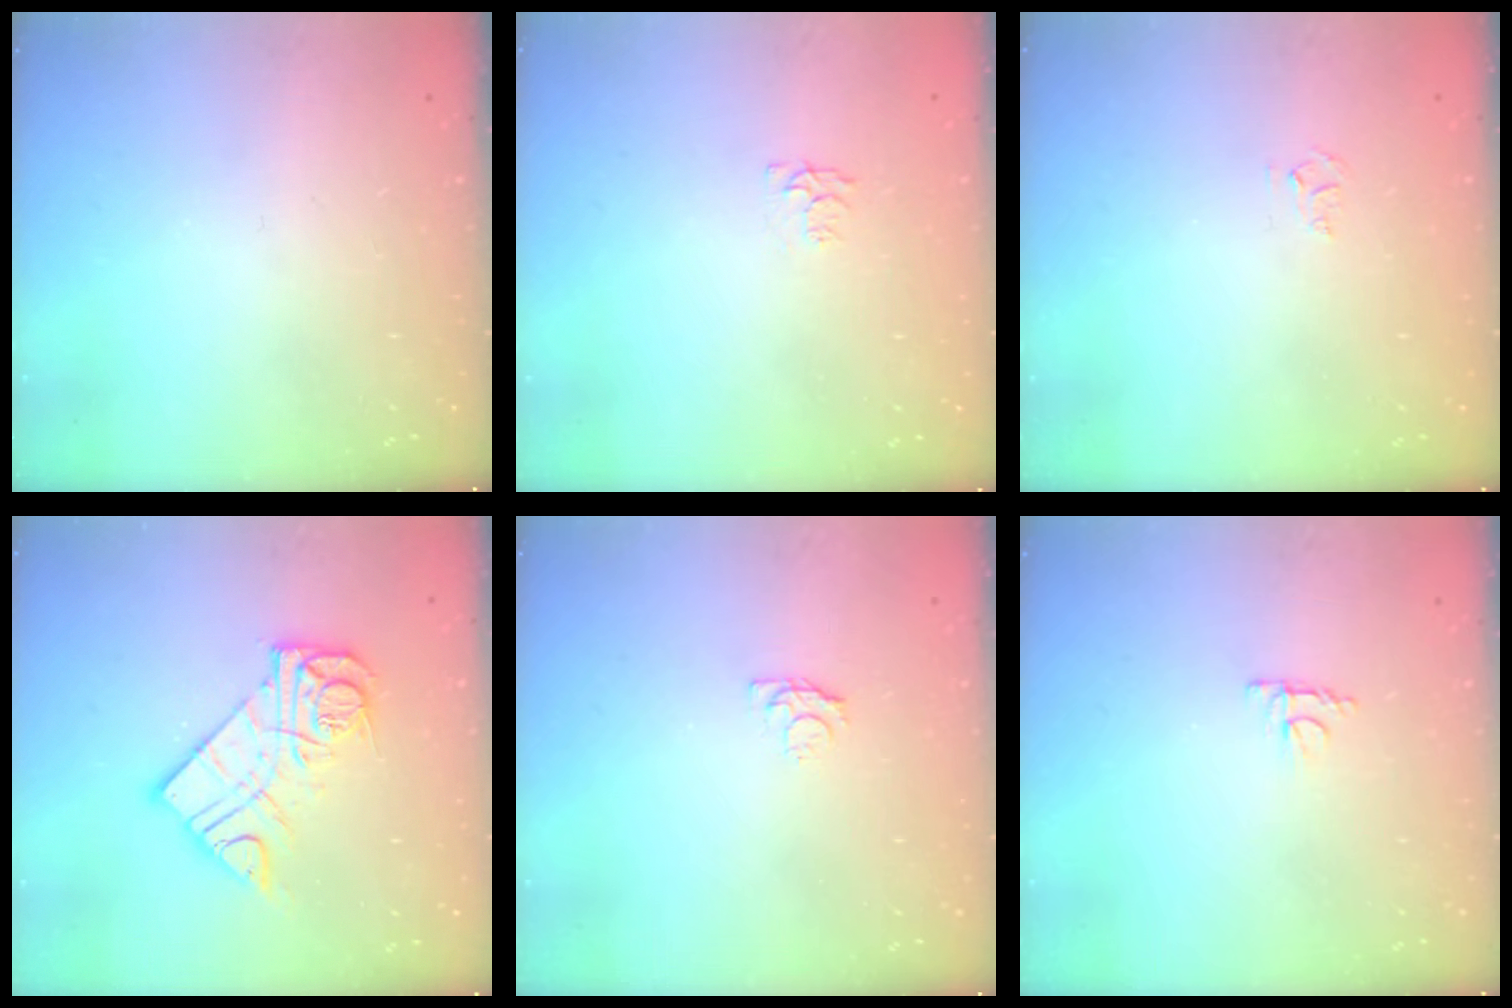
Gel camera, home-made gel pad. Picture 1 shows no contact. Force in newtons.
{"total": 4.5, "press": 4.4, "slide": 0.6}
{"total": 3.8, "press": 3.8, "slide": 0.4}
{"total": 13.7, "press": 13.7, "slide": 1.4}
{"total": 4.0, "press": 4.0, "slide": 0.4}
{"total": 4.1, "press": 4.0, "slide": 0.7}